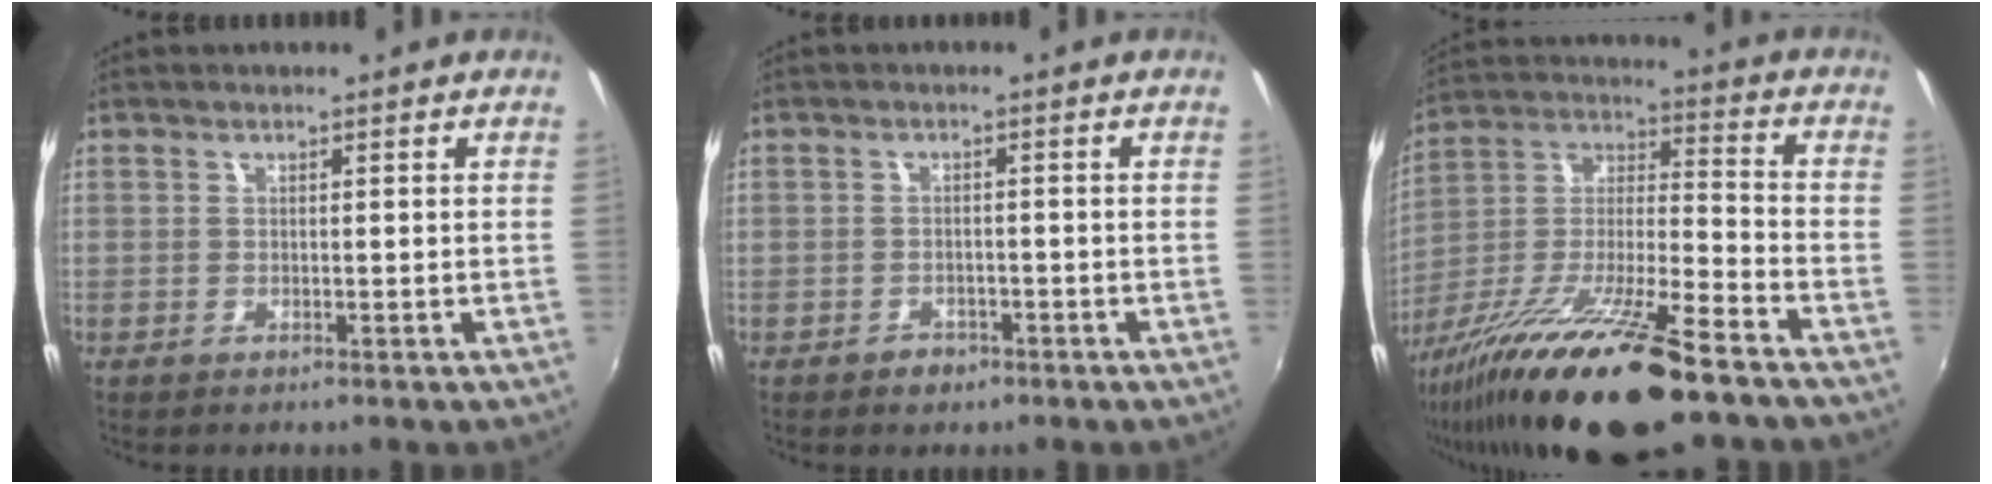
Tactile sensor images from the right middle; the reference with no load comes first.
{"total": 2.4, "force": [-1.6, 1.8, 0.5], "torque": [-0.014, 0.003, -0.021]}
{"total": 22.6, "force": [-15.2, 3.1, 16.4], "torque": [-0.294, -0.034, -0.270]}